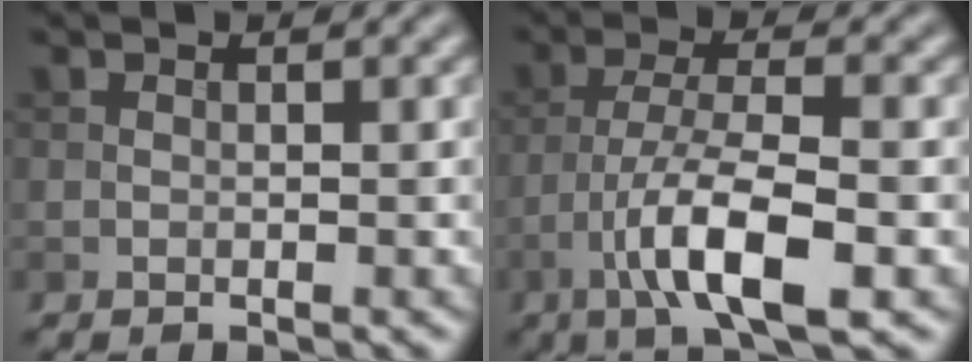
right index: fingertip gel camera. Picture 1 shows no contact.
{"total": 7.9, "force": [-3.4, 2.2, 6.8], "torque": [-0.123, 0.006, -0.067]}